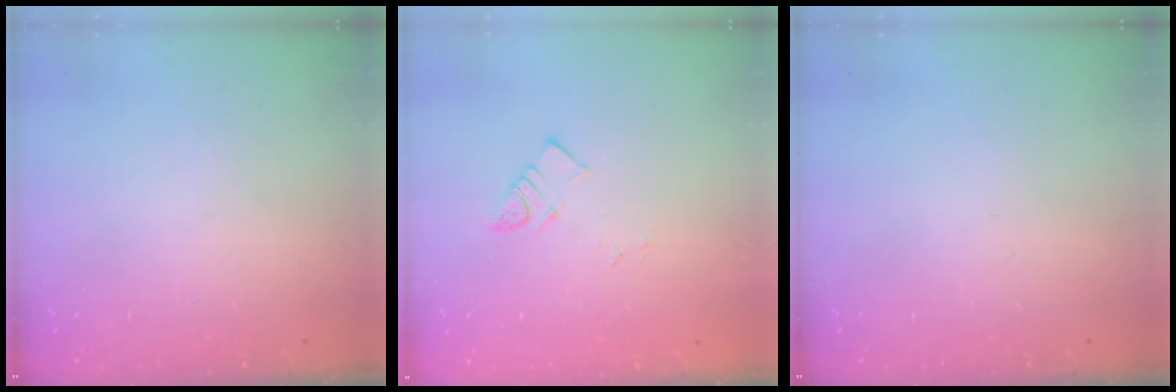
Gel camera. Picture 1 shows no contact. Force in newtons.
{"total": 3.4, "press": 3.4, "slide": 0.2}
{"total": 0.0}